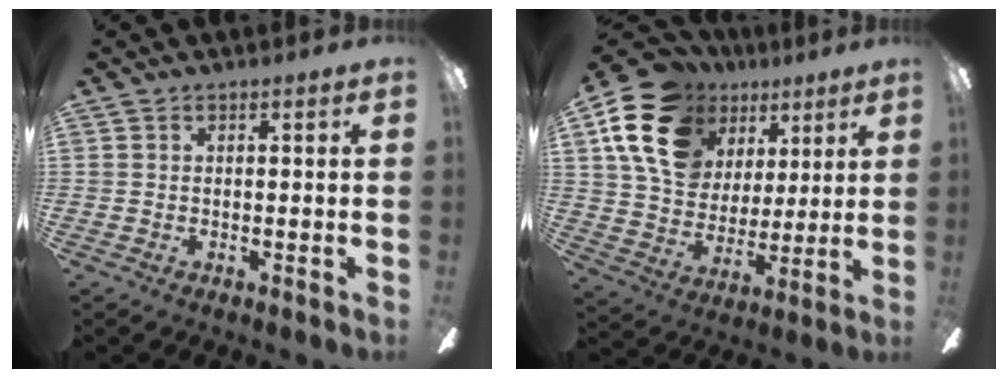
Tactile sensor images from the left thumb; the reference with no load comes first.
{"total": 20.1, "force": [9.2, 14.8, 9.9], "torque": [-0.194, -0.022, 0.173]}